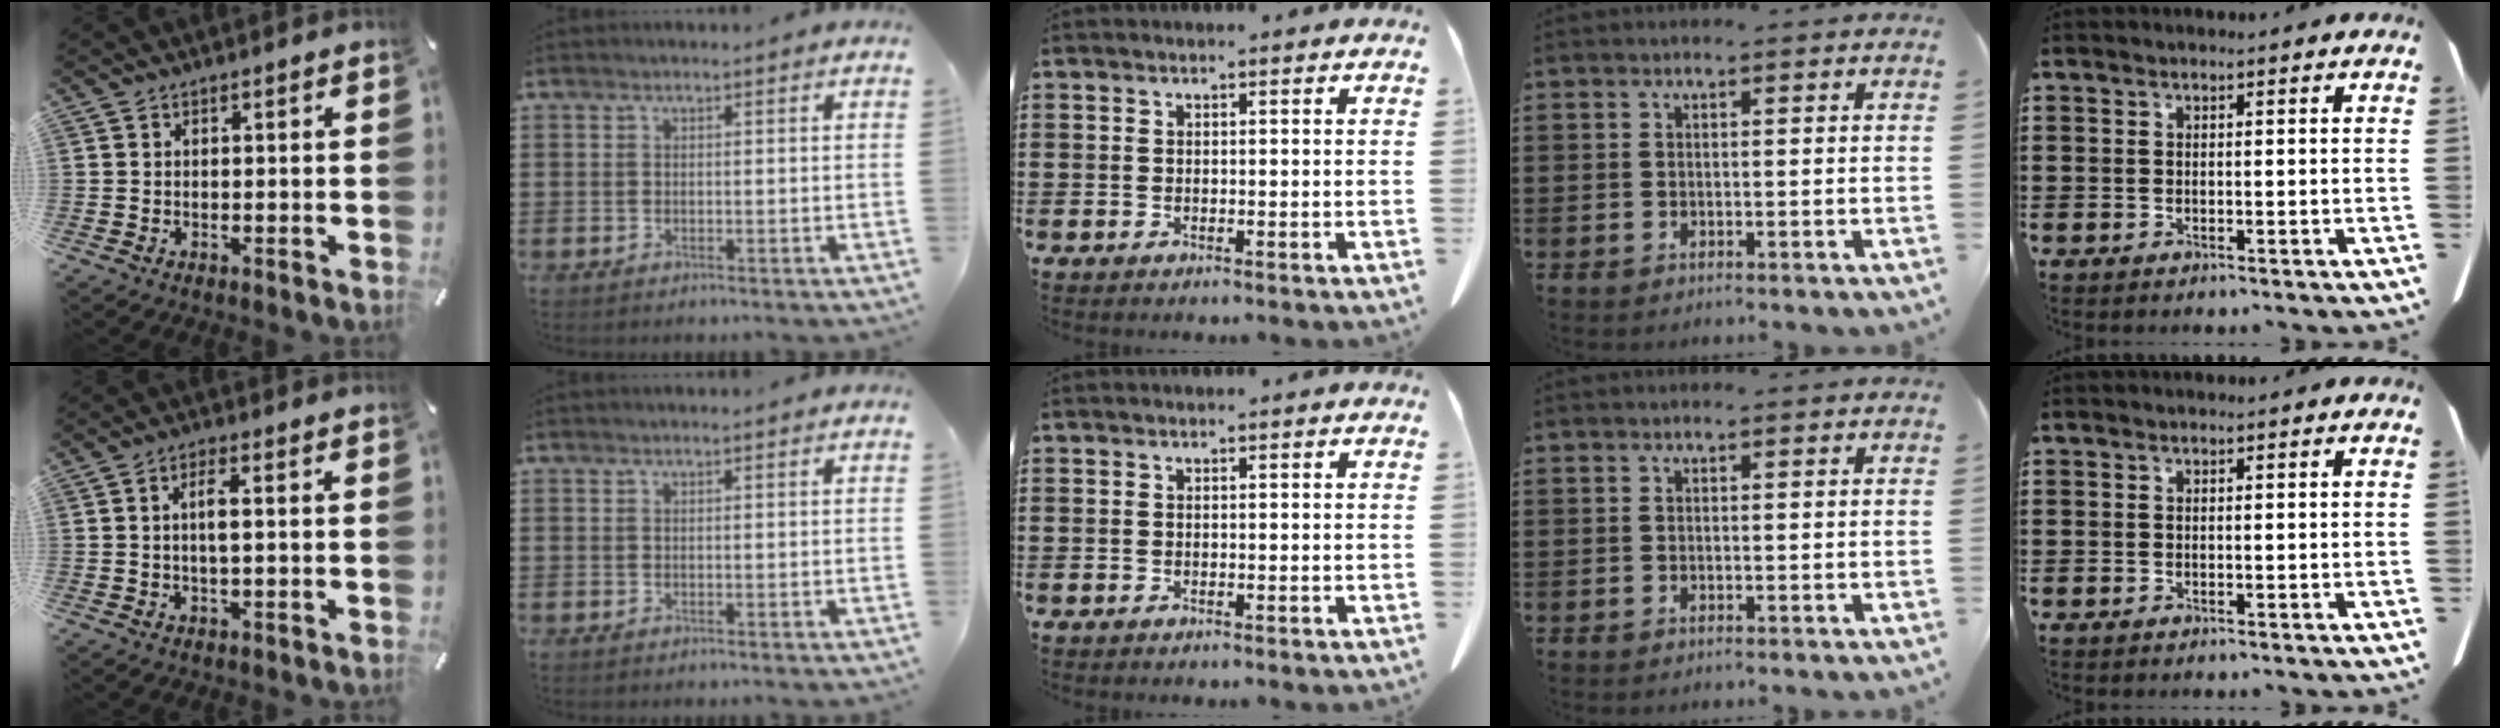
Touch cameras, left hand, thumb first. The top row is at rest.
{"thumb": {"total": 4.0, "force": [0.3, 1.1, 3.8], "torque": [-0.075, 0.004, 0.002]}}